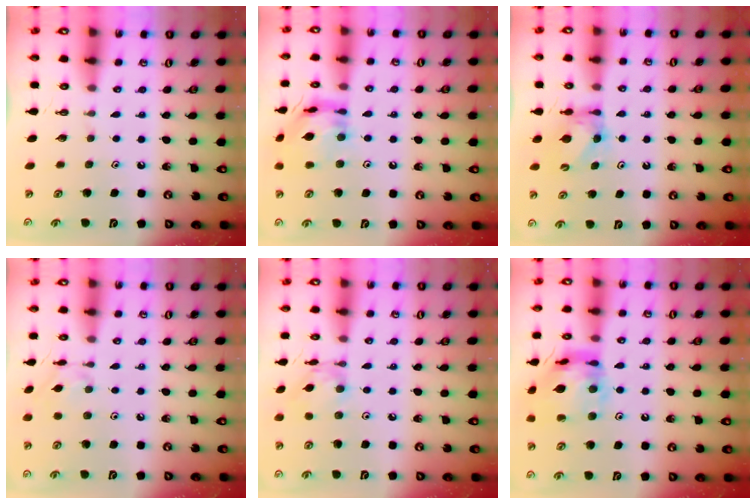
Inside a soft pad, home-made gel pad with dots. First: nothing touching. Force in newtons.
{"total": 13.1, "press": 13.1, "slide": 0.8}
{"total": 6.7, "press": 6.7, "slide": 0.3}
{"total": 2.1, "press": 2.1, "slide": 0.3}
{"total": 5.4, "press": 5.4, "slide": 0.4}
{"total": 17.4, "press": 17.3, "slide": 1.4}